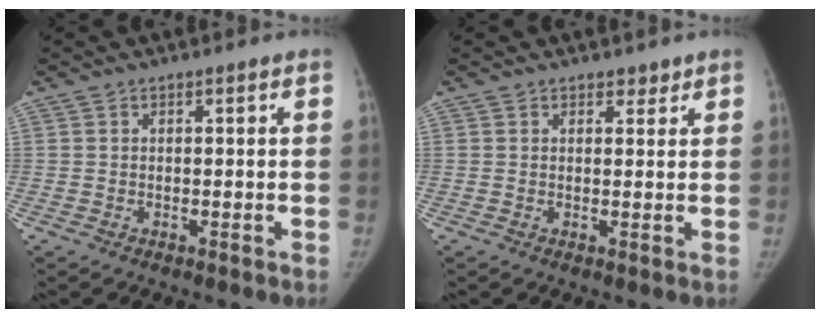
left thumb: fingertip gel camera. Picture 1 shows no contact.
{"total": 1.6, "force": [1.3, 0.9, 0.4], "torque": [0.008, -0.008, 0.014]}